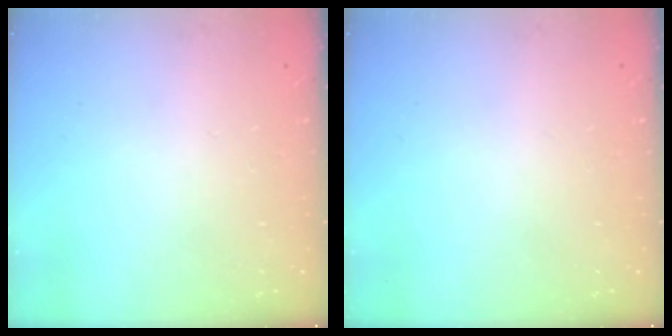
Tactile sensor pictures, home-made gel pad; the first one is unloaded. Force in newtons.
{"total": 0.0}